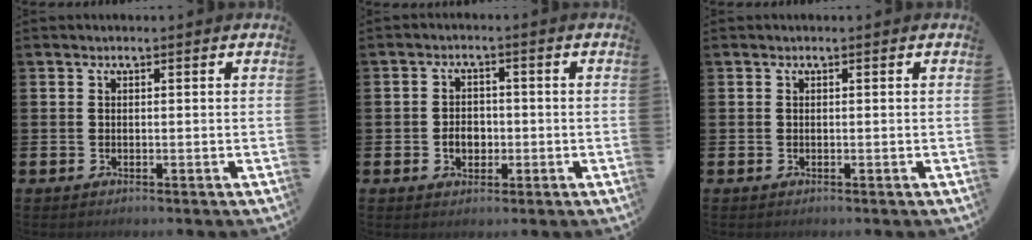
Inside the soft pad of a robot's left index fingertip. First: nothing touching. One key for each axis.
{"total": 3.0, "fx": -0.8, "fy": 2.3, "fz": 1.7, "tx": -0.017, "ty": -0.003, "tz": -0.022}
{"total": 0.0}